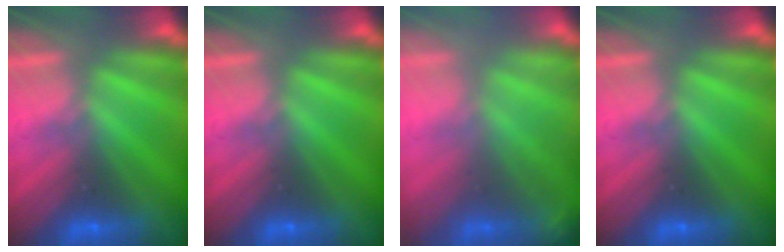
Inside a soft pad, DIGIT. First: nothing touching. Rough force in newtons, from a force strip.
{"total": 0.0}
{"total": 1.8}
{"total": 0.0}